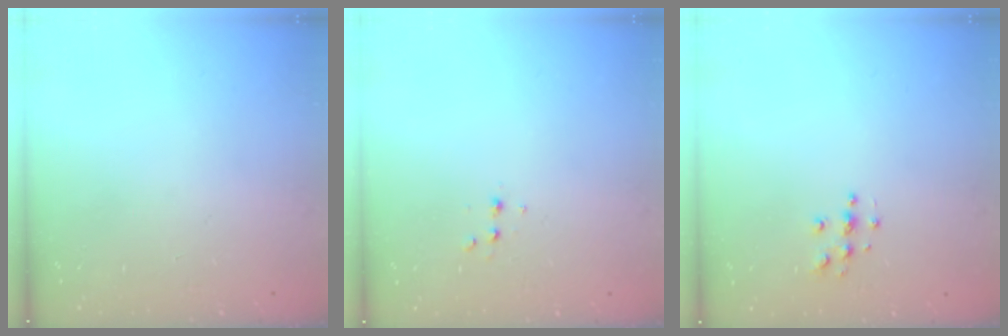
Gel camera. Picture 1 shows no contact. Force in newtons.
{"total": 2.6, "press": 2.5, "slide": 0.8}
{"total": 4.6, "press": 4.6, "slide": 0.5}